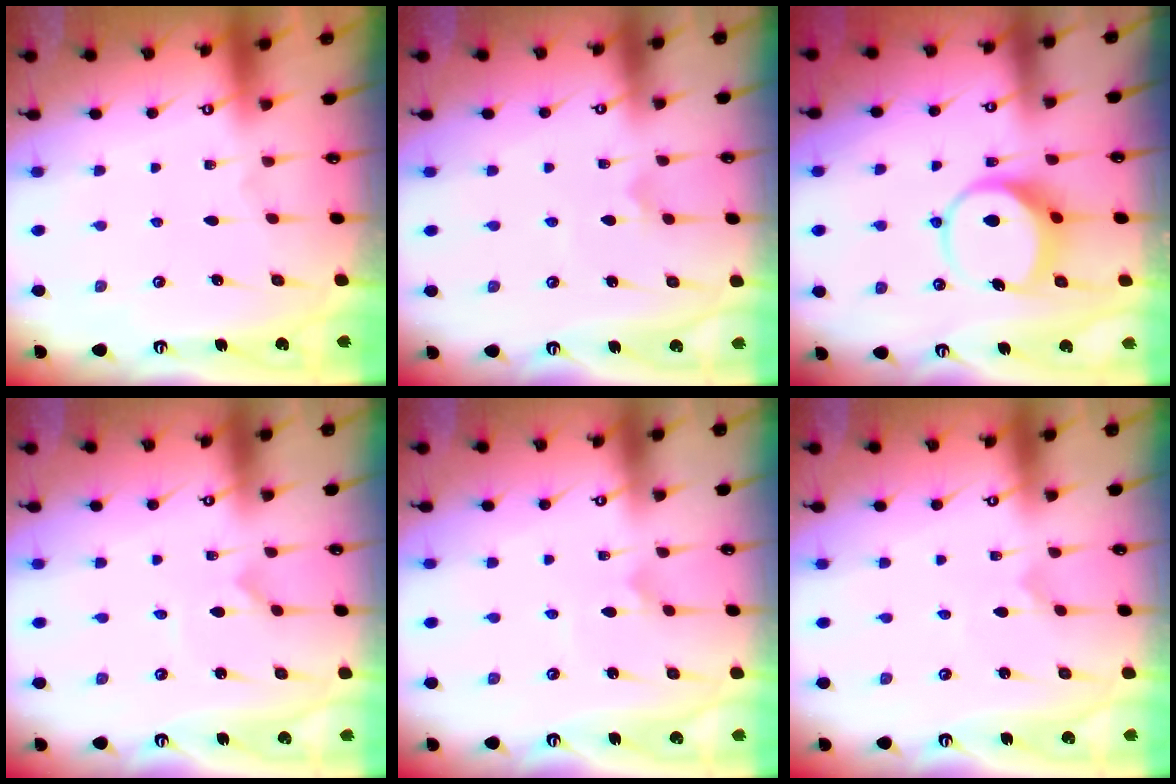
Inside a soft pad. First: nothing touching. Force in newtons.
{"total": 2.5, "press": 2.5, "slide": 0.3}
{"total": 7.8, "press": 7.7, "slide": 1.1}
{"total": 0.0}
{"total": 1.5, "press": 1.5, "slide": 0.0}
{"total": 0.0}